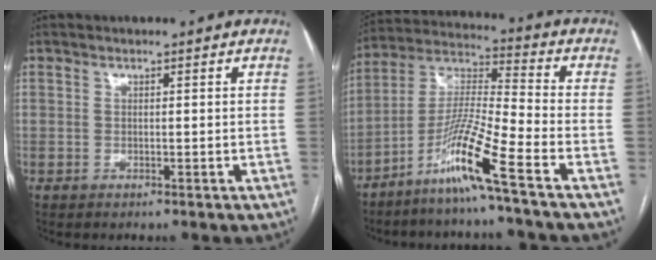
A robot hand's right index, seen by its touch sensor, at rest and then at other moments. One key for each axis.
{"total": 11.4, "fx": -6.9, "fy": -1.5, "fz": 8.9, "tx": -0.181, "ty": -0.013, "tz": -0.137}